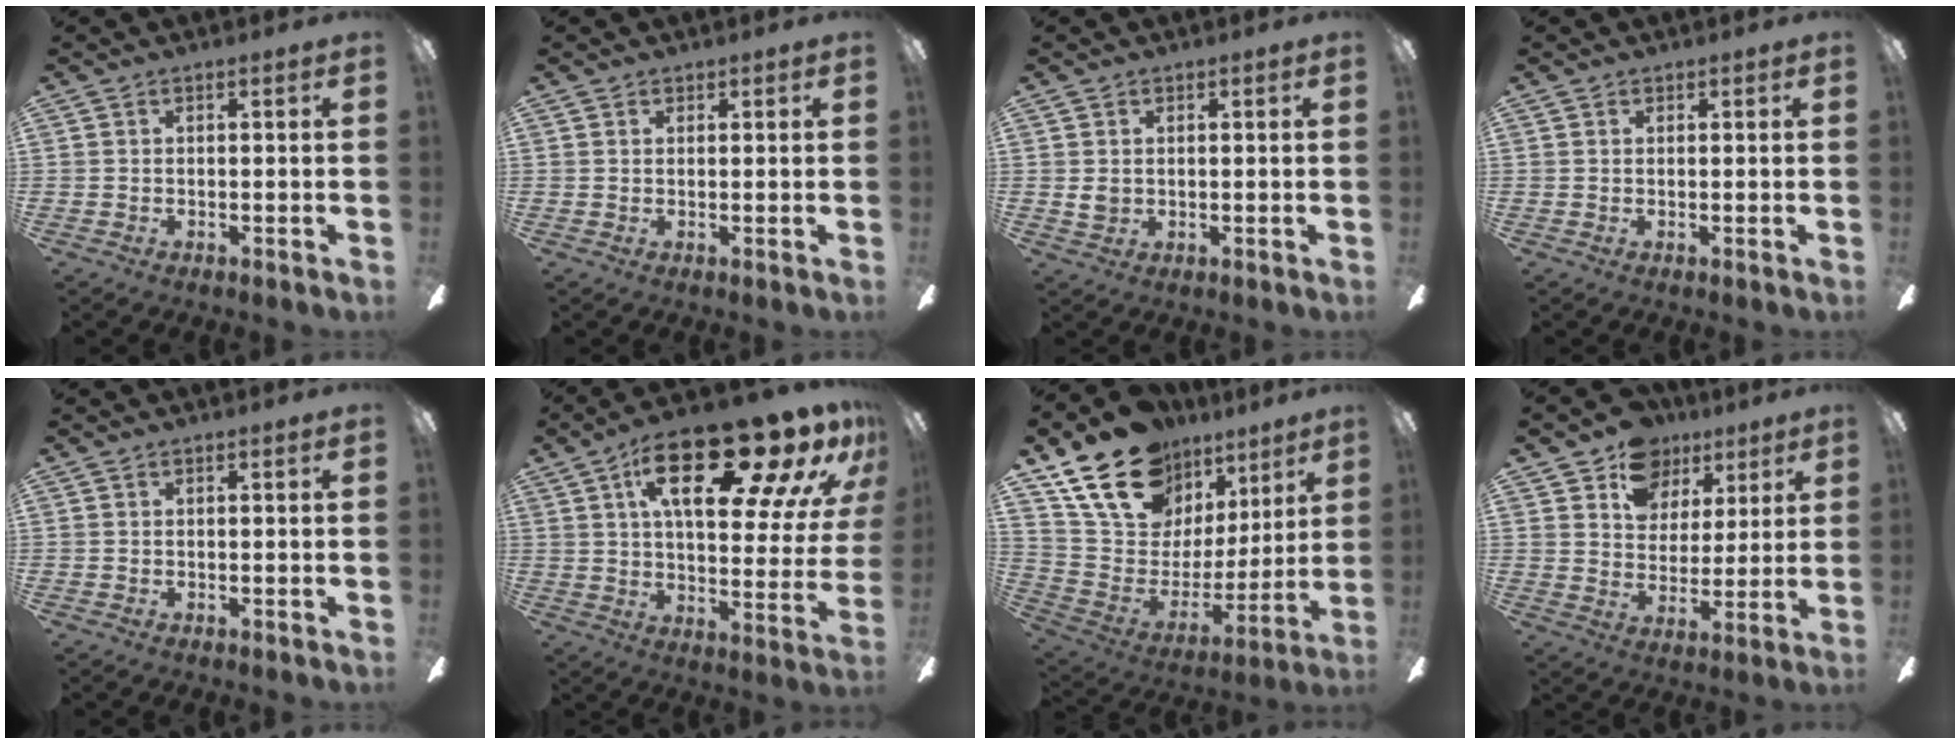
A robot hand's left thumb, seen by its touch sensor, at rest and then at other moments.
{"total": 0.8, "force": [0.7, 0.5, 0.1], "torque": [-0.002, 0.001, 0.013]}
{"total": 2.3, "force": [0.8, 1.9, 1.0], "torque": [-0.013, 0.001, 0.012]}
{"total": 0.6, "force": [0.5, 0.3, 0.1], "torque": [-0.002, 0.001, 0.009]}
{"total": 0.0}
{"total": 24.5, "force": [14.5, 8.9, 17.6], "torque": [-0.260, -0.077, 0.228]}
{"total": 21.7, "force": [15.0, 12.7, 9.2], "torque": [-0.175, -0.084, 0.282]}
{"total": 12.5, "force": [7.9, 9.0, 3.7], "torque": [-0.053, -0.043, 0.147]}